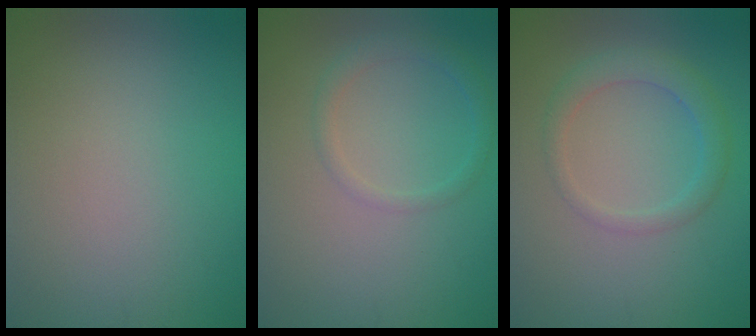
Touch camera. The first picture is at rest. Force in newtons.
{"total": 1.7, "press": 1.7, "slide": 0.1}
{"total": 2.6, "press": 2.6, "slide": 0.0}